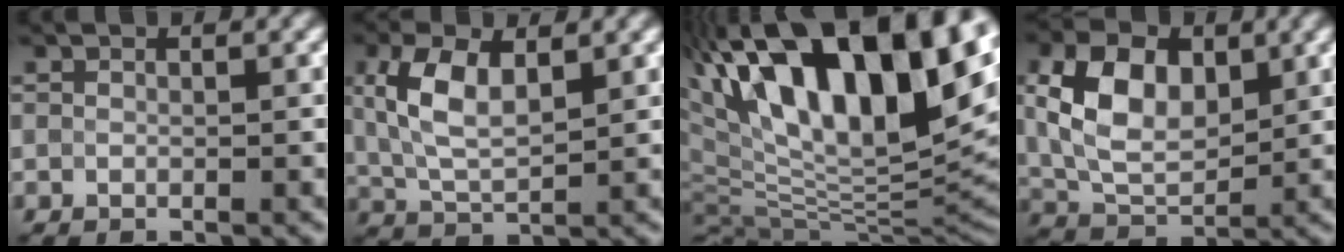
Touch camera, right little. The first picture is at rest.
{"total": 5.5, "force": [2.1, 2.5, 4.4], "torque": [-0.104, 0.011, 0.044]}
{"total": 17.5, "force": [8.1, 7.7, 13.4], "torque": [-0.239, 0.042, 0.147]}
{"total": 7.5, "force": [2.0, 4.6, 5.5], "torque": [-0.120, 0.013, 0.042]}